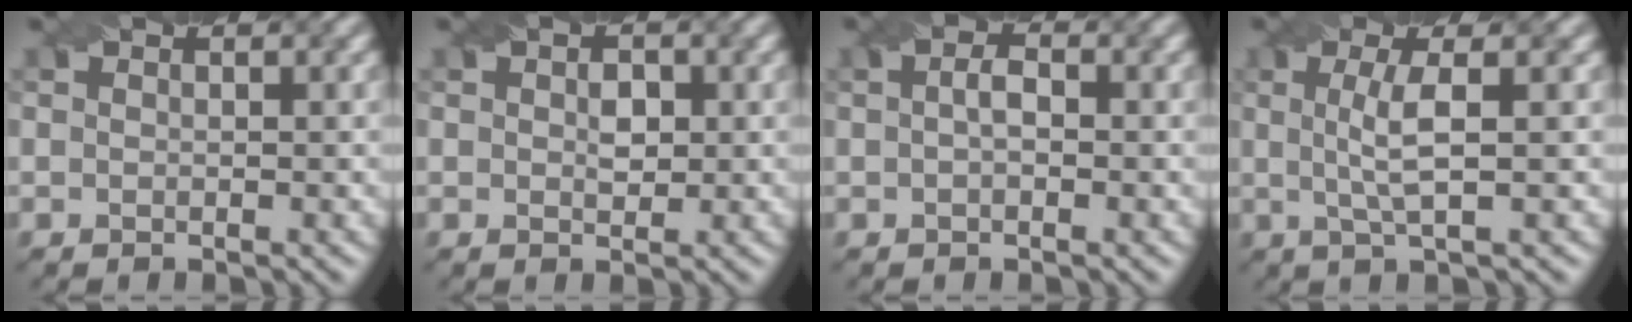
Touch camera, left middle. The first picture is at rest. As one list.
[{"total": 1.7, "force": [0.2, 1.1, 1.3], "torque": [-0.021, 0.000, 0.004]}, {"total": 1.8, "force": [0.1, 0.9, 1.5], "torque": [-0.024, 0.003, -0.003]}, {"total": 3.5, "force": [0.3, 0.8, 3.4], "torque": [-0.066, 0.001, 0.005]}]